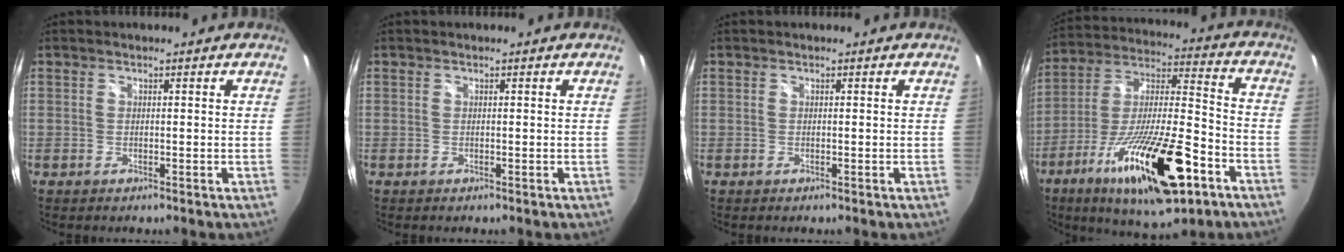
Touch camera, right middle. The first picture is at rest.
{"total": 0.0}
{"total": 0.0}
{"total": 24.3, "force": [-12.2, 6.5, 20.0], "torque": [-0.356, -0.040, -0.202]}